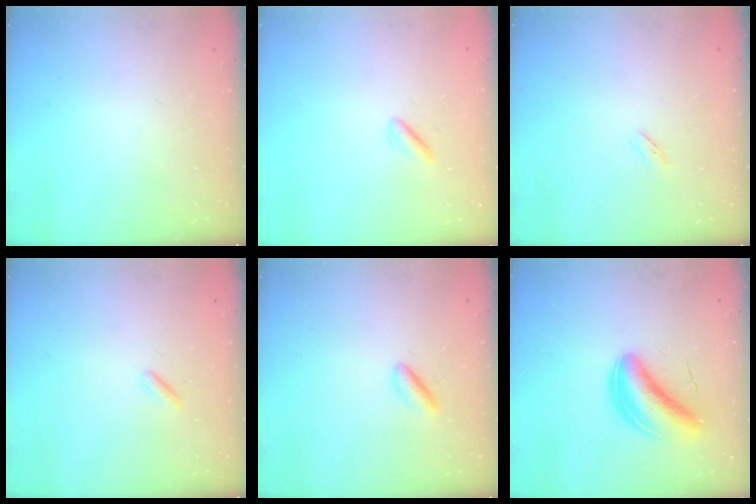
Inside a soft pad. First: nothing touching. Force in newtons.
{"total": 0.8, "press": 0.4, "slide": 0.6}
{"total": 1.9, "press": 1.8, "slide": 0.6}
{"total": 1.0, "press": 0.9, "slide": 0.4}
{"total": 3.2, "press": 3.2, "slide": 0.4}
{"total": 7.7, "press": 7.3, "slide": 2.5}